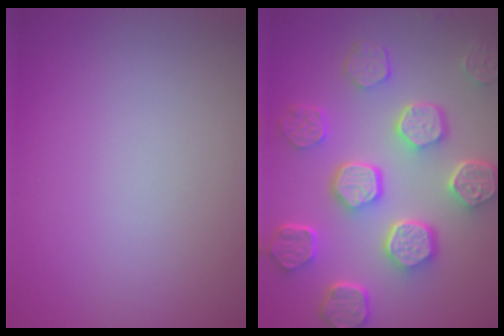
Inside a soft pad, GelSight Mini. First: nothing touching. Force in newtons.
{"total": 7.8, "press": 6.0, "slide": 5.0}